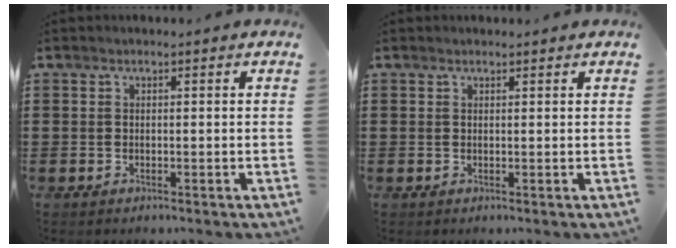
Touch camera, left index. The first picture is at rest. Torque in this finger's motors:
{"motor_torque": [0.35, 0.26, -0.04, -0.01]}